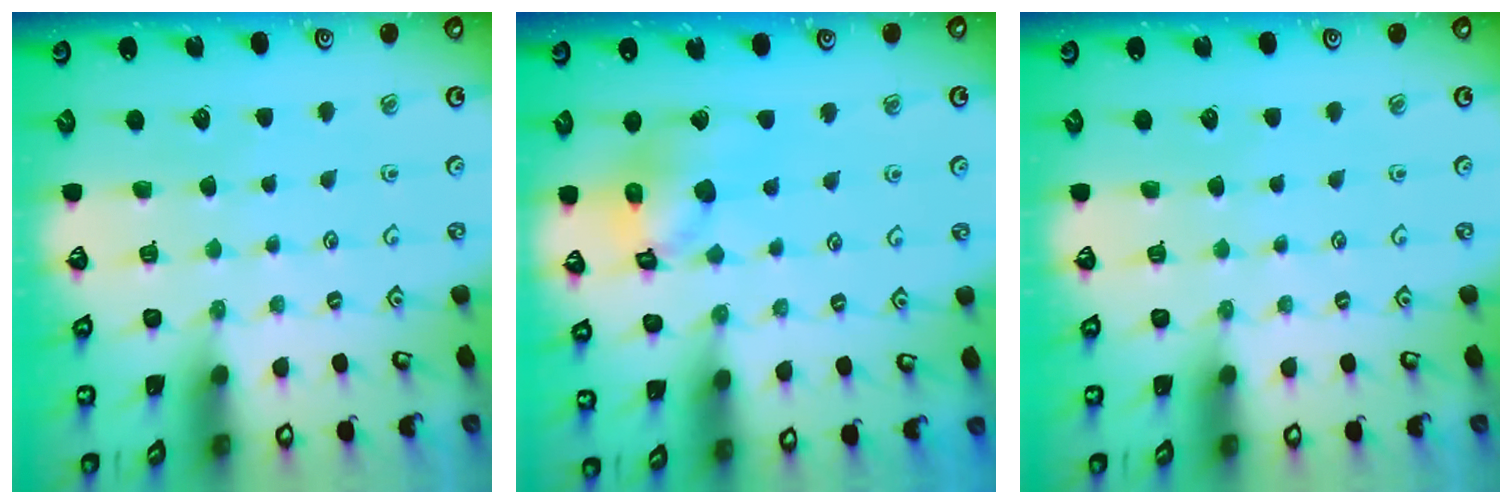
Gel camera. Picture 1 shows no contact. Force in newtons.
{"total": 12.9, "press": 12.9, "slide": 1.5}
{"total": 0.0}